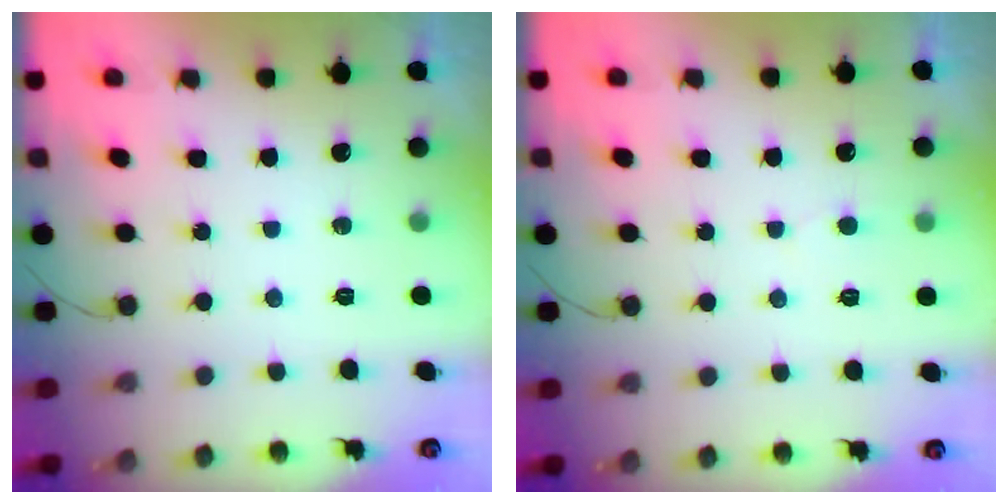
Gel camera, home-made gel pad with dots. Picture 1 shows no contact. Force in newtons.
{"total": 3.2, "press": 3.2, "slide": 0.3}